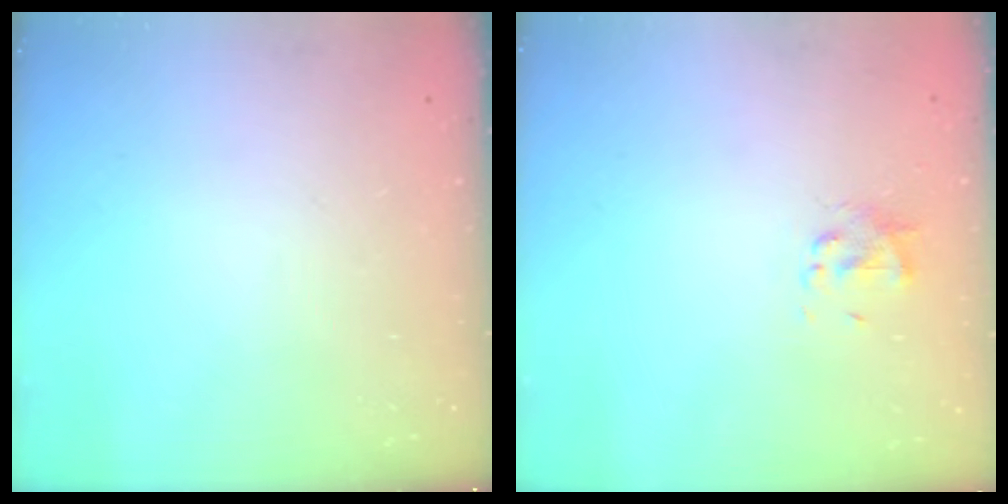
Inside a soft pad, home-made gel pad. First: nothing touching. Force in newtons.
{"total": 2.8, "press": 2.7, "slide": 0.7}